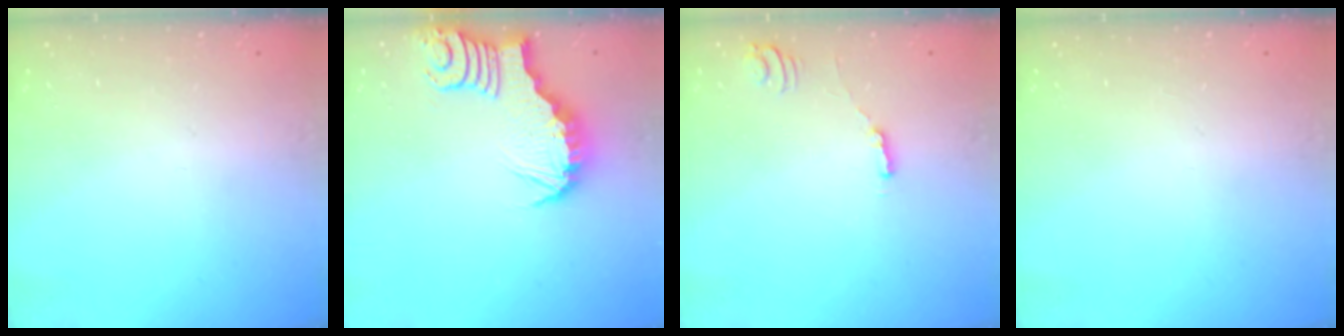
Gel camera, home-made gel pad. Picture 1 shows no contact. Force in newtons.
{"total": 3.6, "press": 3.6, "slide": 0.2}
{"total": 0.9, "press": 0.9, "slide": 0.3}
{"total": 0.0}